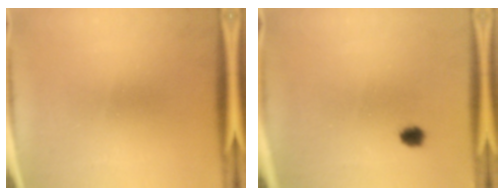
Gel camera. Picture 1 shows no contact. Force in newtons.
{"total": 2.1}